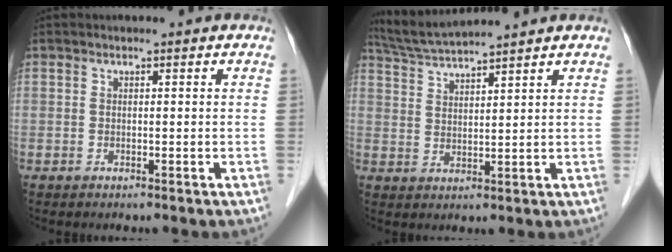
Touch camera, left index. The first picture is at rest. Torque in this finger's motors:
{"motor_torque": [0.39, -0.50, 0.03, 0.01]}